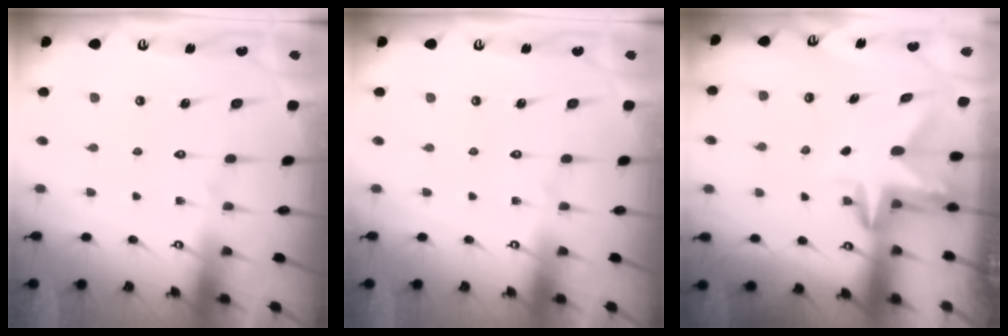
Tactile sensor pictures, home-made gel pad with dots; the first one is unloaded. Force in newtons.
{"total": 0.0}
{"total": 3.0, "press": 3.0, "slide": 0.3}